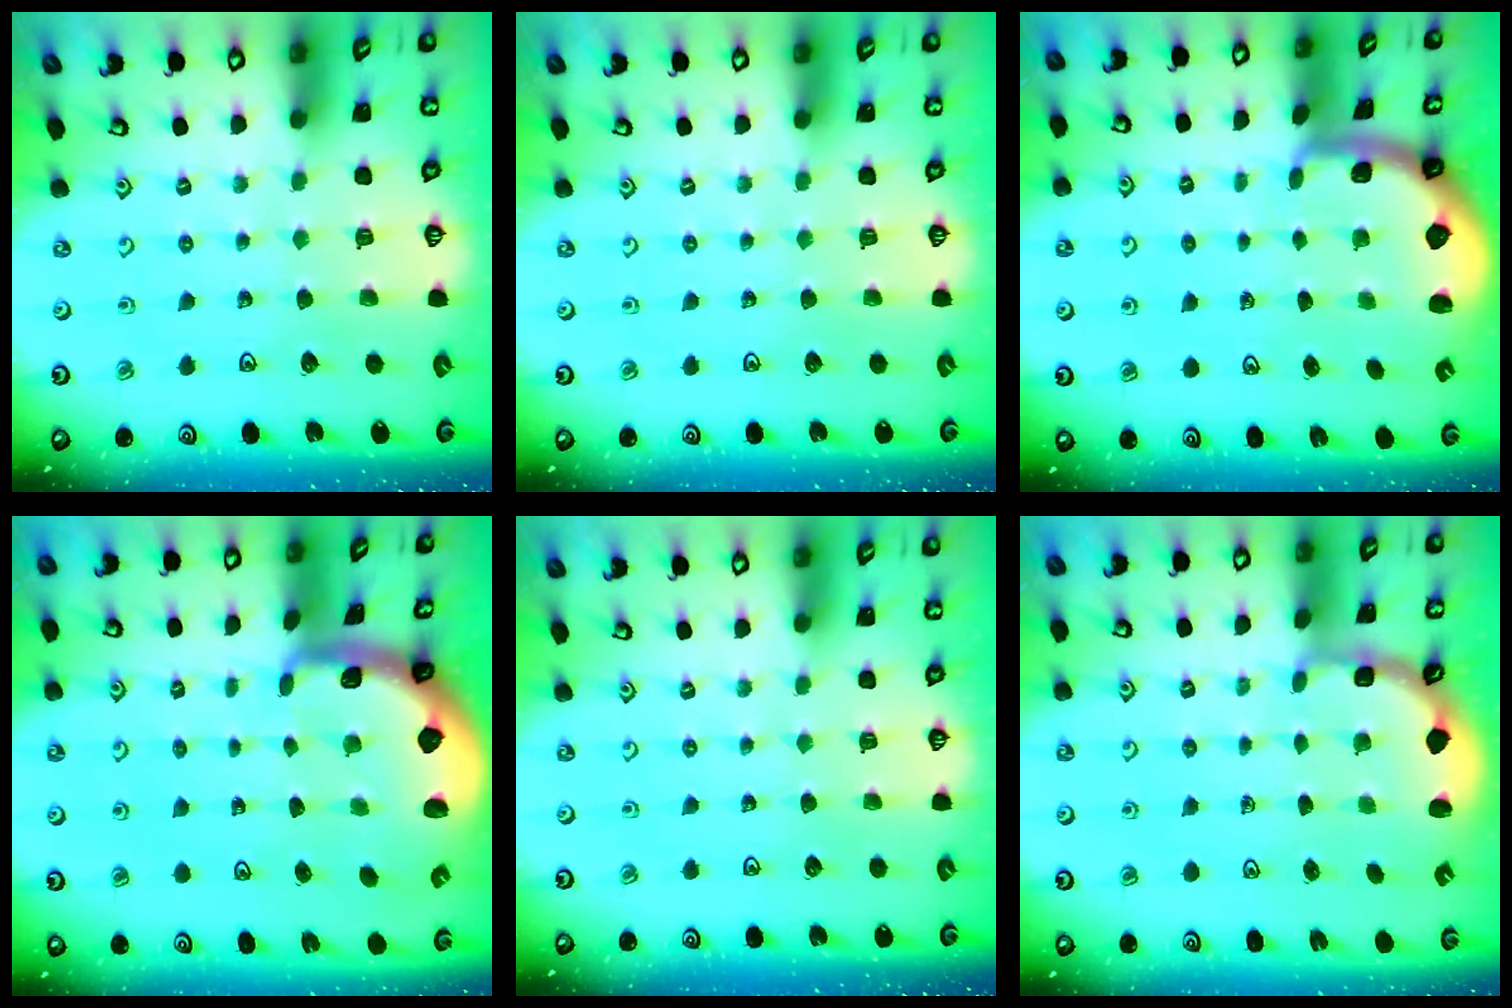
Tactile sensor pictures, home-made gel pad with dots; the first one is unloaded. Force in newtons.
{"total": 0.0}
{"total": 1.2, "press": 1.2, "slide": 0.3}
{"total": 2.6, "press": 2.5, "slide": 0.6}
{"total": 0.0}
{"total": 2.9, "press": 1.9, "slide": 2.2}